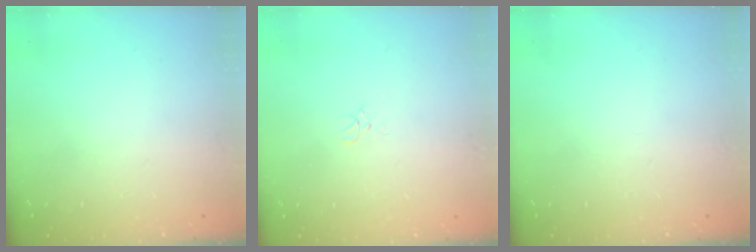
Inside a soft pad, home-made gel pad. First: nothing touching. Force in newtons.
{"total": 3.4, "press": 3.4, "slide": 0.2}
{"total": 0.0}